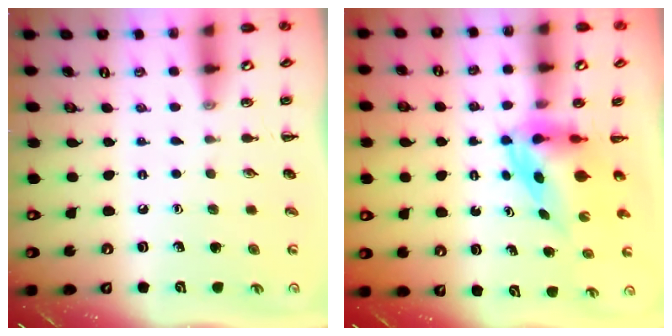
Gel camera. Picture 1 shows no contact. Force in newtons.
{"total": 3.7, "press": 3.6, "slide": 1.0}